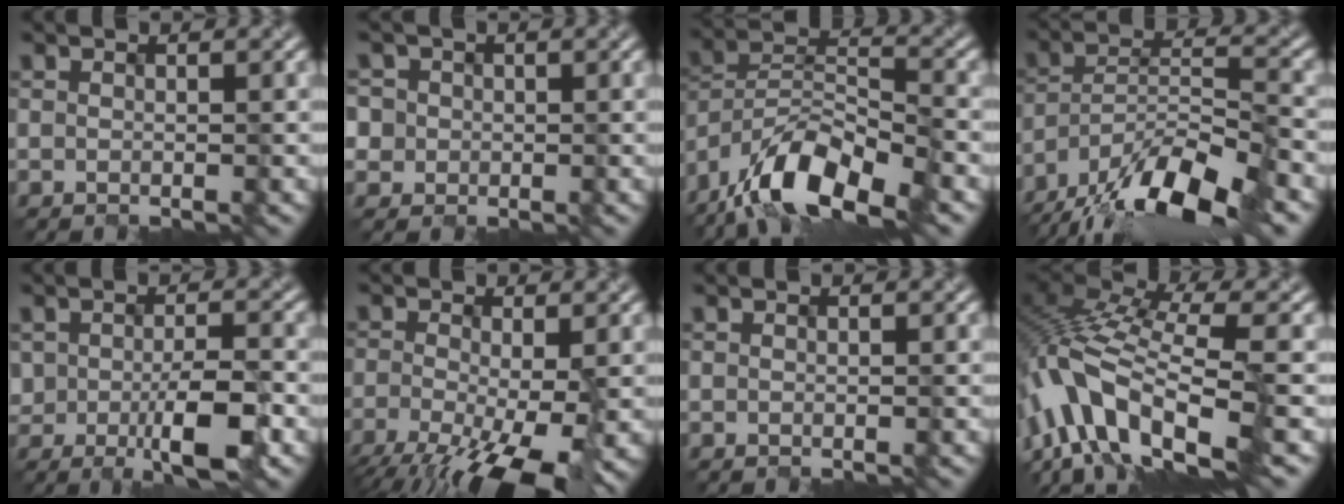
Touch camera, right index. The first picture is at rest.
{"total": 3.1, "force": [0.6, 3.0, 0.6], "torque": [-0.007, 0.007, 0.006]}
{"total": 9.8, "force": [-7.4, 3.1, 5.6], "torque": [-0.088, 0.005, -0.142]}
{"total": 12.6, "force": [-9.7, 3.2, 7.4], "torque": [-0.136, 0.001, -0.171]}
{"total": 5.7, "force": [-2.0, 2.7, 4.6], "torque": [-0.086, -0.009, -0.027]}
{"total": 10.5, "force": [-4.7, 4.6, 8.3], "torque": [-0.146, -0.025, -0.078]}
{"total": 0.0}
{"total": 11.9, "force": [-4.6, 5.0, 9.7], "torque": [-0.193, 0.012, -0.084]}